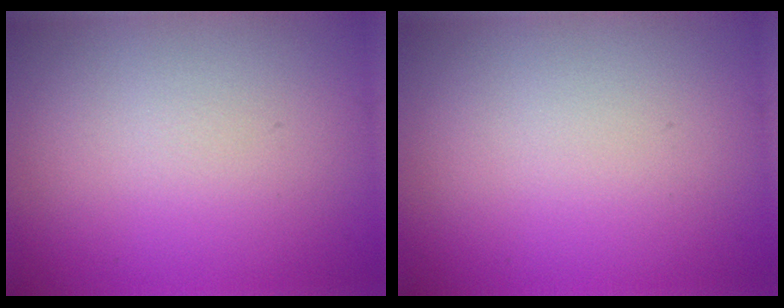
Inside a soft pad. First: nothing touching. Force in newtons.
{"total": 0.0}